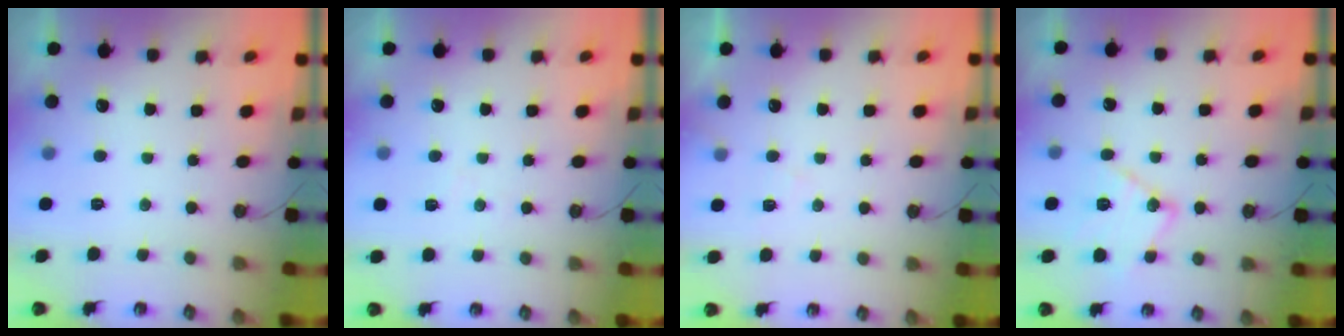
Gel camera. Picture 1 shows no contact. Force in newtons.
{"total": 4.0, "press": 3.9, "slide": 0.6}
{"total": 4.7, "press": 4.7, "slide": 0.7}
{"total": 13.2, "press": 13.2, "slide": 0.8}